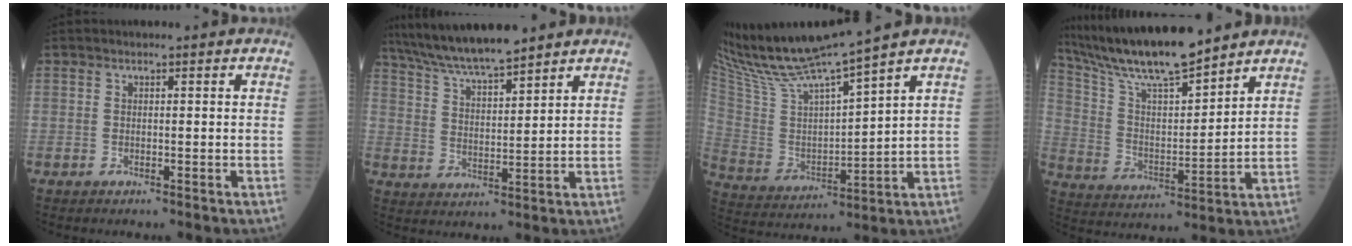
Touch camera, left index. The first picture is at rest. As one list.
[{"total": 11.4, "force": [10.0, 0.9, 5.4], "torque": [-0.101, 0.017, 0.185]}, {"total": 14.6, "force": [13.1, -1.7, 6.2], "torque": [-0.136, 0.001, 0.263]}, {"total": 15.2, "force": [13.3, 0.9, 7.2], "torque": [-0.143, 0.003, 0.249]}]